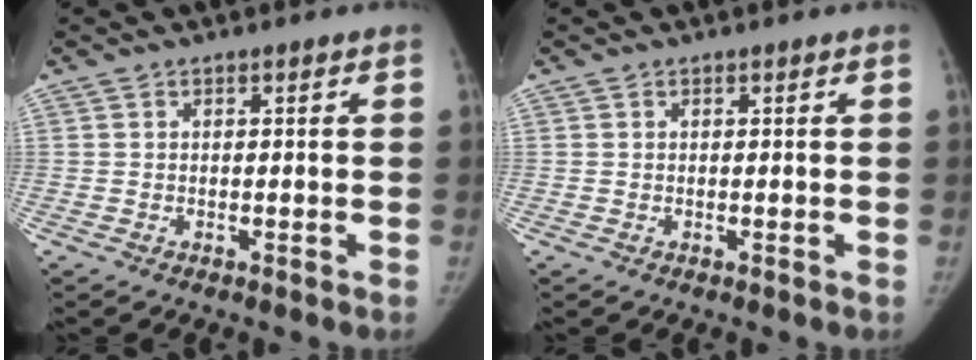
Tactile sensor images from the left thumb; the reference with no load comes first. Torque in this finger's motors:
{"motor_torque": [-0.09, -0.06, 0.20, -0.18, -0.02]}